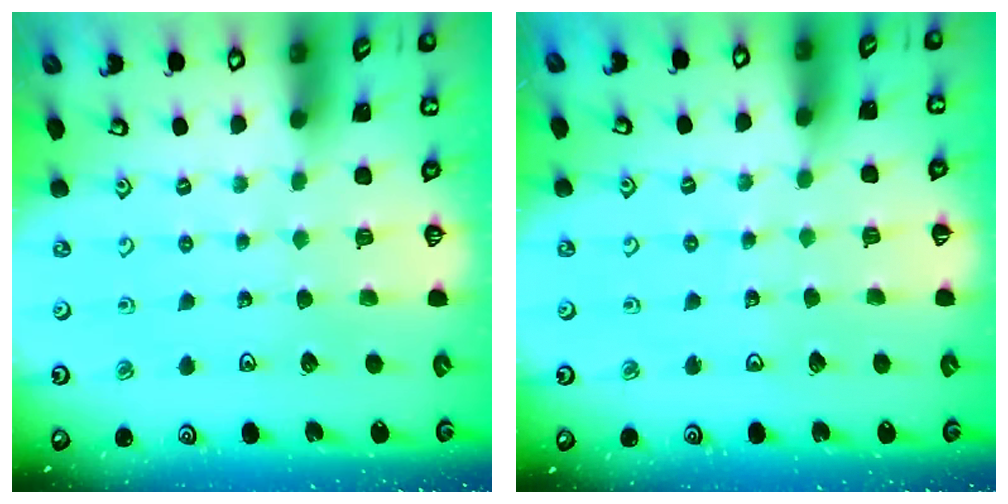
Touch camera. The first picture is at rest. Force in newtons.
{"total": 3.1, "press": 3.1, "slide": 0.3}